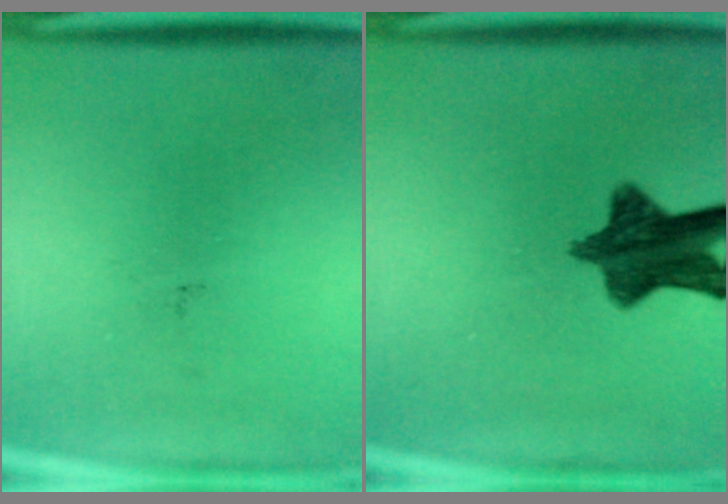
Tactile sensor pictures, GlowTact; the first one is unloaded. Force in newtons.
{"total": 10.3}